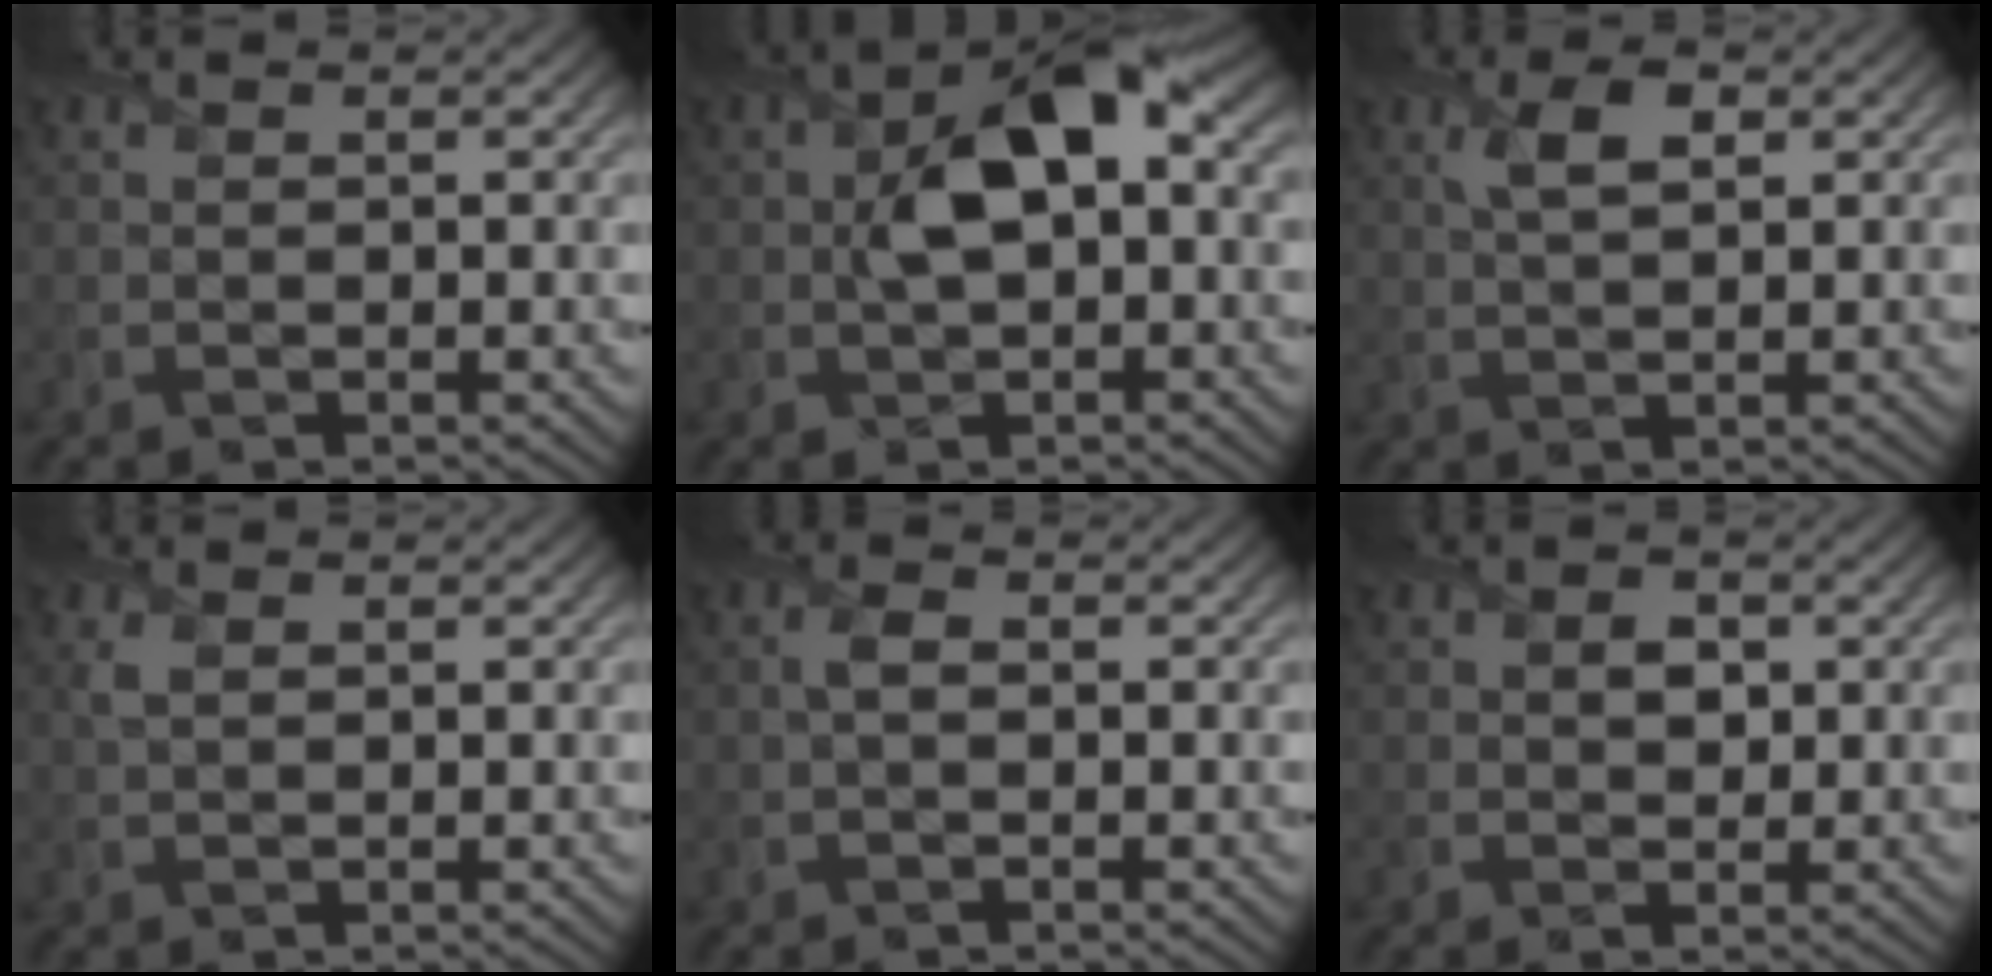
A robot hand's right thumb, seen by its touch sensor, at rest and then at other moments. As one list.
[{"total": 8.5, "force": [0.6, 4.7, 7.0], "torque": [-0.129, 0.006, 0.008]}, {"total": 3.4, "force": [1.3, 1.3, 2.8], "torque": [-0.060, 0.004, 0.026]}, {"total": 1.3, "force": [0.6, 0.6, 1.0], "torque": [-0.028, 0.000, 0.016]}, {"total": 1.4, "force": [-0.1, 0.7, 1.2], "torque": [-0.030, 0.005, -0.003]}, {"total": 2.5, "force": [0.4, 2.0, 1.3], "torque": [-0.026, -0.006, 0.005]}]